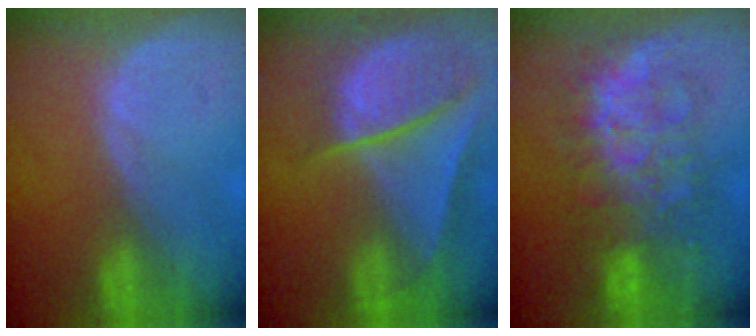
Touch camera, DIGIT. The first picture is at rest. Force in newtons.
{"total": 9.4, "press": 8.1, "slide": 4.8}
{"total": 9.7, "press": 9.6, "slide": 0.7}